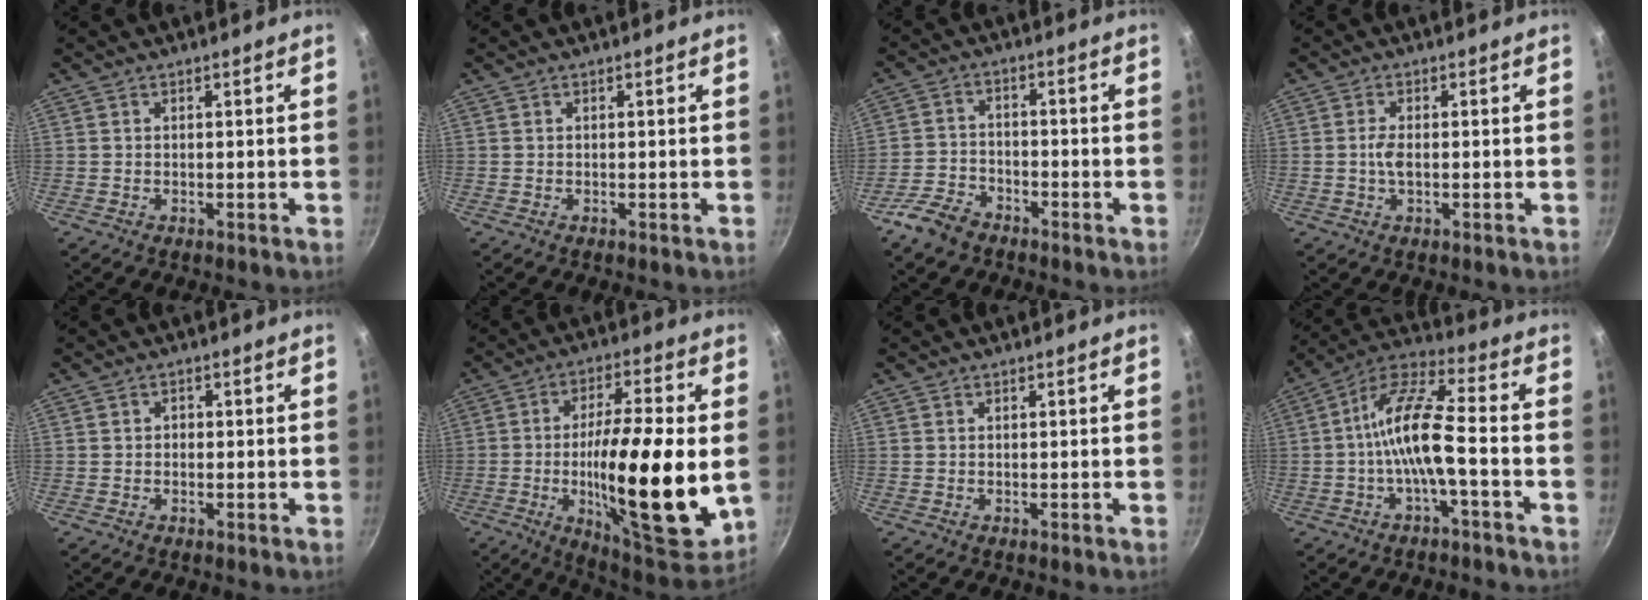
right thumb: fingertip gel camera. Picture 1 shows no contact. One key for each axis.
{"total": 0.0}
{"total": 6.5, "fx": -4.6, "fy": 3.6, "fz": 2.8, "tx": -0.052, "ty": 0.039, "tz": -0.092}
{"total": 2.6, "fx": -0.2, "fy": 1.1, "fz": 2.3, "tx": -0.051, "ty": 0.002, "tz": -0.007}
{"total": 1.3, "fx": 0.0, "fy": 1.1, "fz": 0.6, "tx": -0.007, "ty": 0.005, "tz": -0.003}
{"total": 24.3, "fx": -2.5, "fy": 6.8, "fz": 23.2, "tx": -0.357, "ty": -0.005, "tz": -0.040}
{"total": 0.0}
{"total": 12.4, "fx": -2.6, "fy": 3.5, "fz": 11.6, "tx": -0.227, "ty": 0.041, "tz": -0.060}